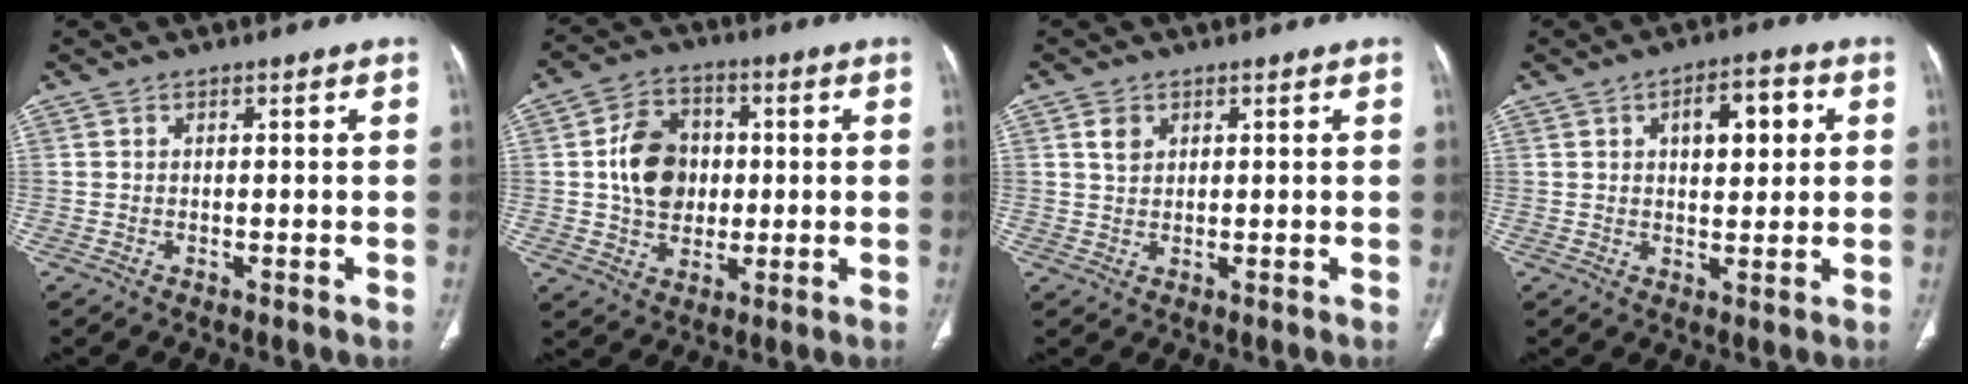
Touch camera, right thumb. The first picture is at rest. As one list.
[{"total": 11.5, "force": [0.7, 9.1, 6.9], "torque": [-0.089, 0.009, 0.012]}, {"total": 2.5, "force": [1.2, 1.8, 1.3], "torque": [-0.015, -0.003, 0.027]}, {"total": 8.1, "force": [2.3, 3.9, 6.6], "torque": [-0.072, 0.003, 0.032]}]